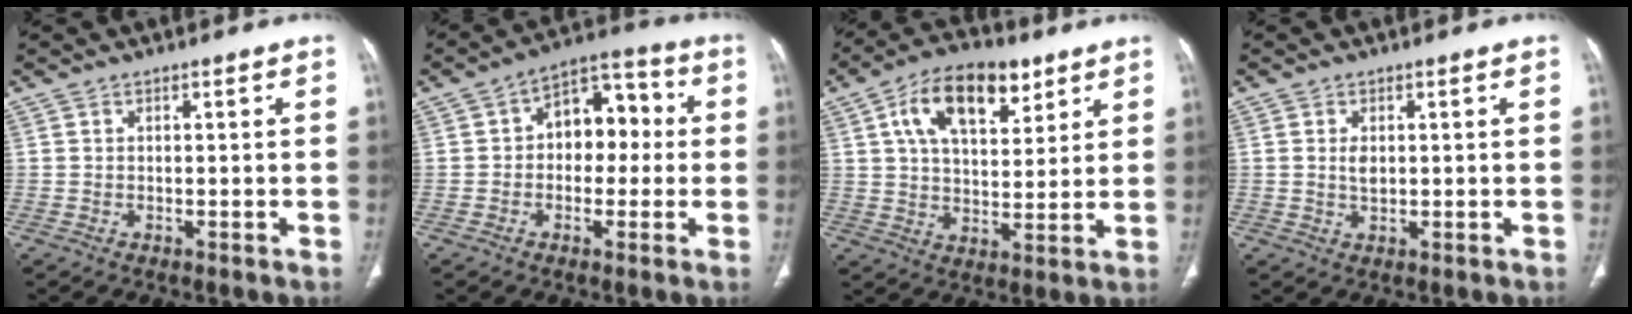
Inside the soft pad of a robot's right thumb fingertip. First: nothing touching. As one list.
[{"total": 10.6, "force": [0.4, 7.3, 7.7], "torque": [-0.068, 0.036, -0.007]}, {"total": 15.4, "force": [7.2, 8.2, 10.8], "torque": [-0.149, -0.012, 0.120]}, {"total": 2.3, "force": [0.4, 1.4, 1.8], "torque": [-0.033, -0.003, 0.009]}]